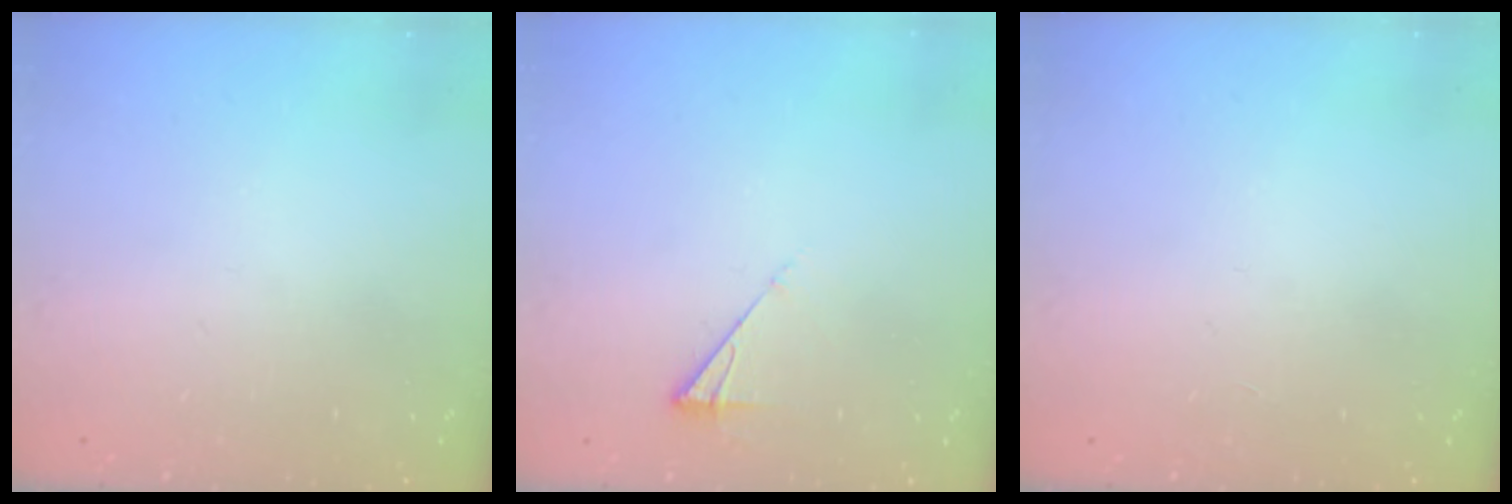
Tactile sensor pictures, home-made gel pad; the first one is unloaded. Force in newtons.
{"total": 5.7, "press": 5.7, "slide": 0.7}
{"total": 0.0}